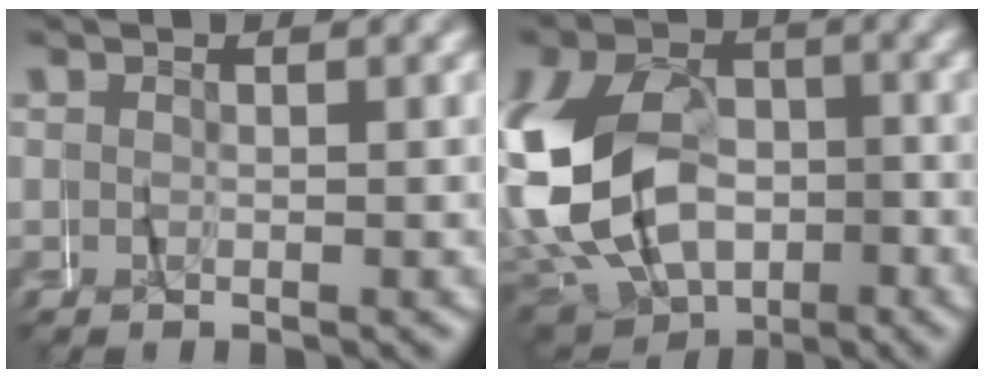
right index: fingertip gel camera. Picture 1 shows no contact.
{"total": 14.7, "force": [-1.5, 12.1, 8.1], "torque": [-0.179, -0.022, -0.028]}